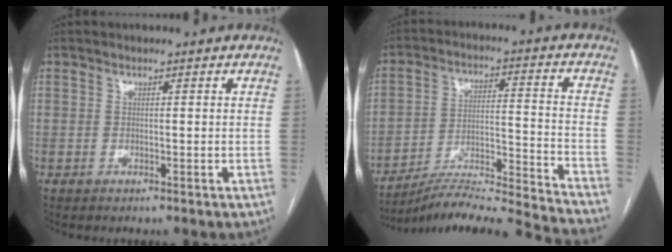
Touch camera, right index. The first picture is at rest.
{"total": 20.1, "force": [-19.1, -2.1, 6.1], "torque": [-0.083, -0.003, -0.291]}